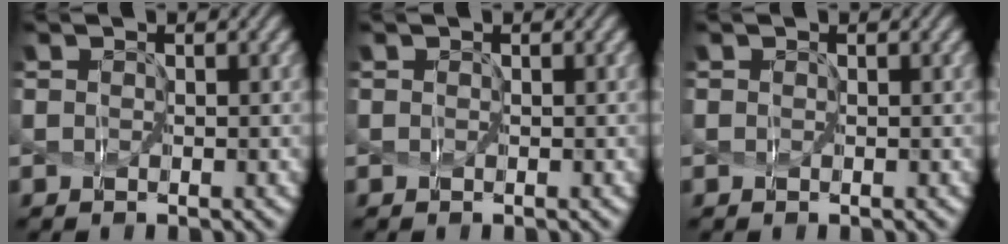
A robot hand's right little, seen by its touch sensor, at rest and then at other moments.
{"total": 0.0}
{"total": 0.0}